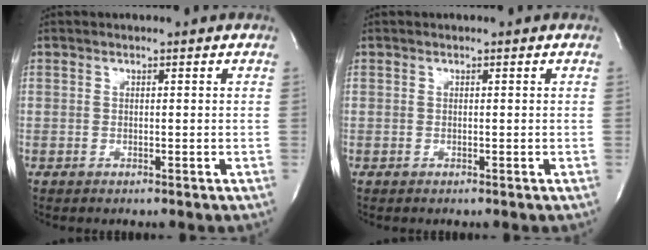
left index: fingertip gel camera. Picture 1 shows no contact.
{"total": 0.0}